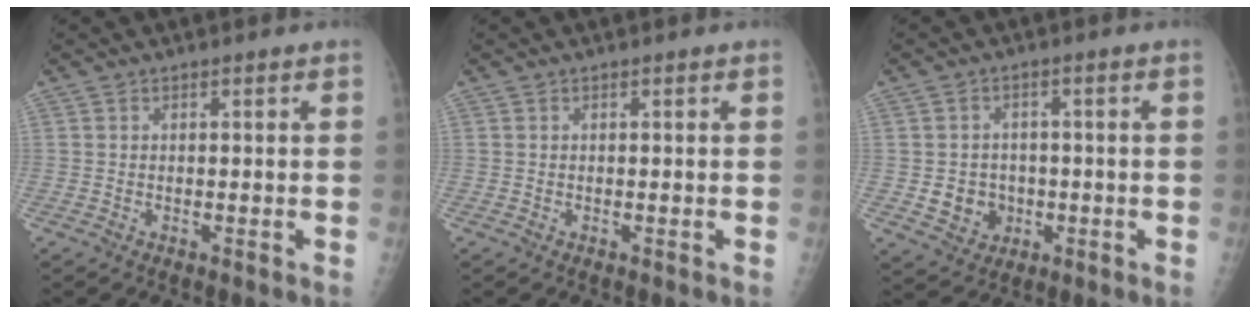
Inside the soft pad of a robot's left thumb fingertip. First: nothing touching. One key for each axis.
{"total": 0.0}
{"total": 5.9, "fx": -1.0, "fy": 5.4, "fz": 2.3, "tx": -0.011, "ty": 0.008, "tz": -0.009}